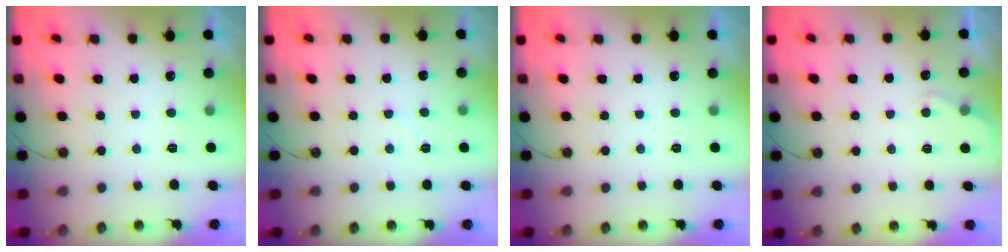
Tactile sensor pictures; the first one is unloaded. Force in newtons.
{"total": 3.1, "press": 3.1, "slide": 0.6}
{"total": 0.0}
{"total": 3.9, "press": 3.9, "slide": 0.4}